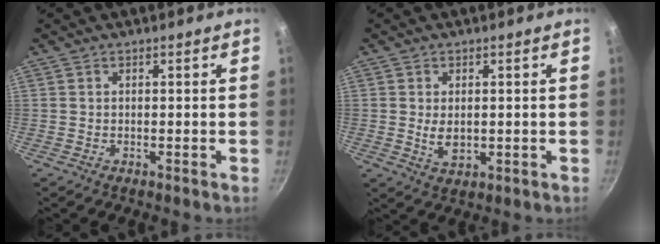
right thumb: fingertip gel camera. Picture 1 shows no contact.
{"total": 4.1, "force": [0.1, 2.5, 3.2], "torque": [-0.054, -0.010, 0.007]}